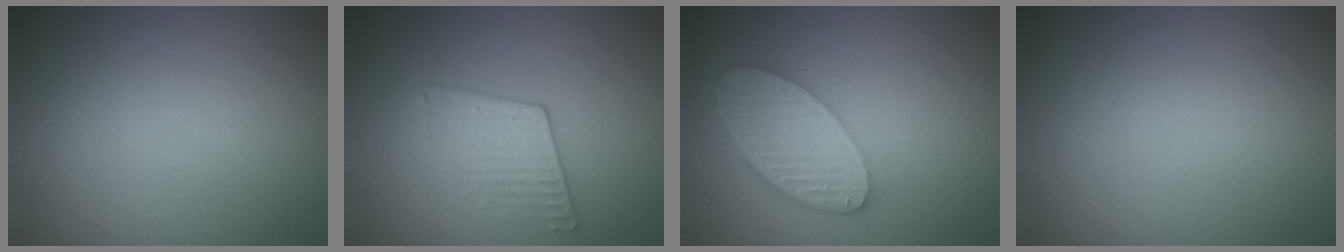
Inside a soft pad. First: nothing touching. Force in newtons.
{"total": 2.0, "press": 1.5, "slide": 1.3}
{"total": 5.7, "press": 4.4, "slide": 3.6}
{"total": 0.0}